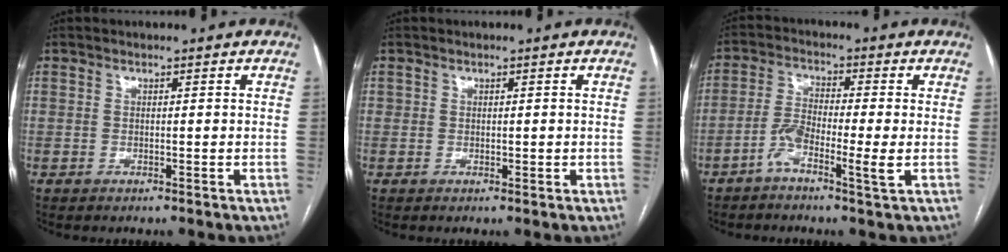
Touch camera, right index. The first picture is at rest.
{"total": 1.0, "force": [0.1, 0.9, 0.5], "torque": [-0.006, 0.001, 0.005]}
{"total": 5.9, "force": [-2.4, 0.6, 5.4], "torque": [-0.111, 0.005, -0.048]}